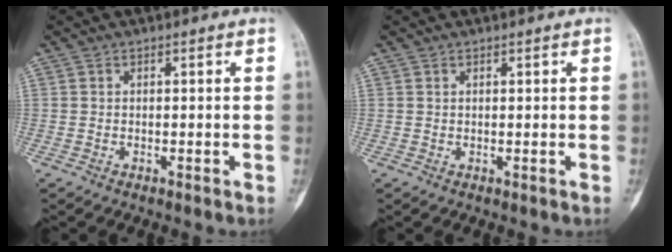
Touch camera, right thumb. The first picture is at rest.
{"total": 0.0}